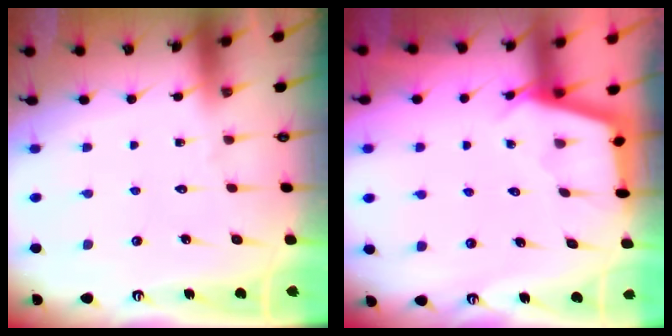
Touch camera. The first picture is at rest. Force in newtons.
{"total": 2.8, "press": 2.8, "slide": 0.4}